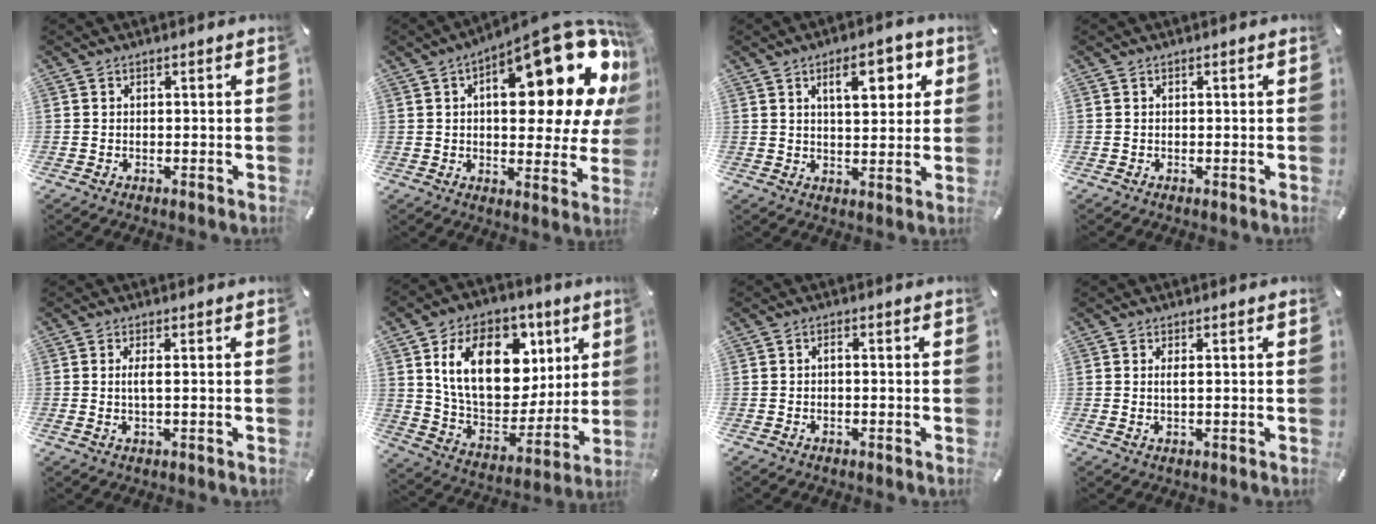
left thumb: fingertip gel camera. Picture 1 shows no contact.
{"total": 23.7, "force": [10.7, 9.3, 19.0], "torque": [-0.247, -0.076, 0.168]}
{"total": 8.7, "force": [4.0, 3.9, 6.7], "torque": [-0.093, -0.008, 0.060]}
{"total": 0.0}
{"total": 3.2, "force": [0.3, 0.4, 3.1], "torque": [-0.067, -0.007, 0.001]}
{"total": 21.8, "force": [7.7, 14.8, 14.1], "torque": [-0.239, -0.022, 0.136]}
{"total": 1.1, "force": [-0.4, 0.3, 1.0], "torque": [-0.020, 0.001, -0.007]}
{"total": 2.1, "force": [0.4, 0.2, 2.0], "torque": [-0.032, -0.006, 0.003]}